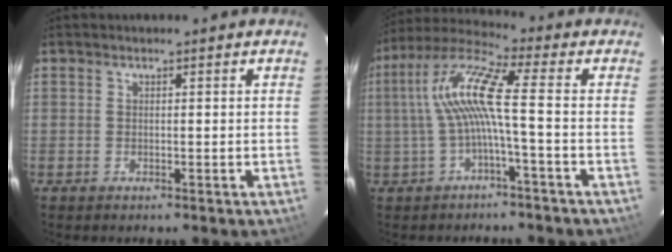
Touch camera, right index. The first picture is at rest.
{"total": 10.9, "force": [-1.0, 0.7, 10.9], "torque": [-0.222, 0.018, -0.016]}